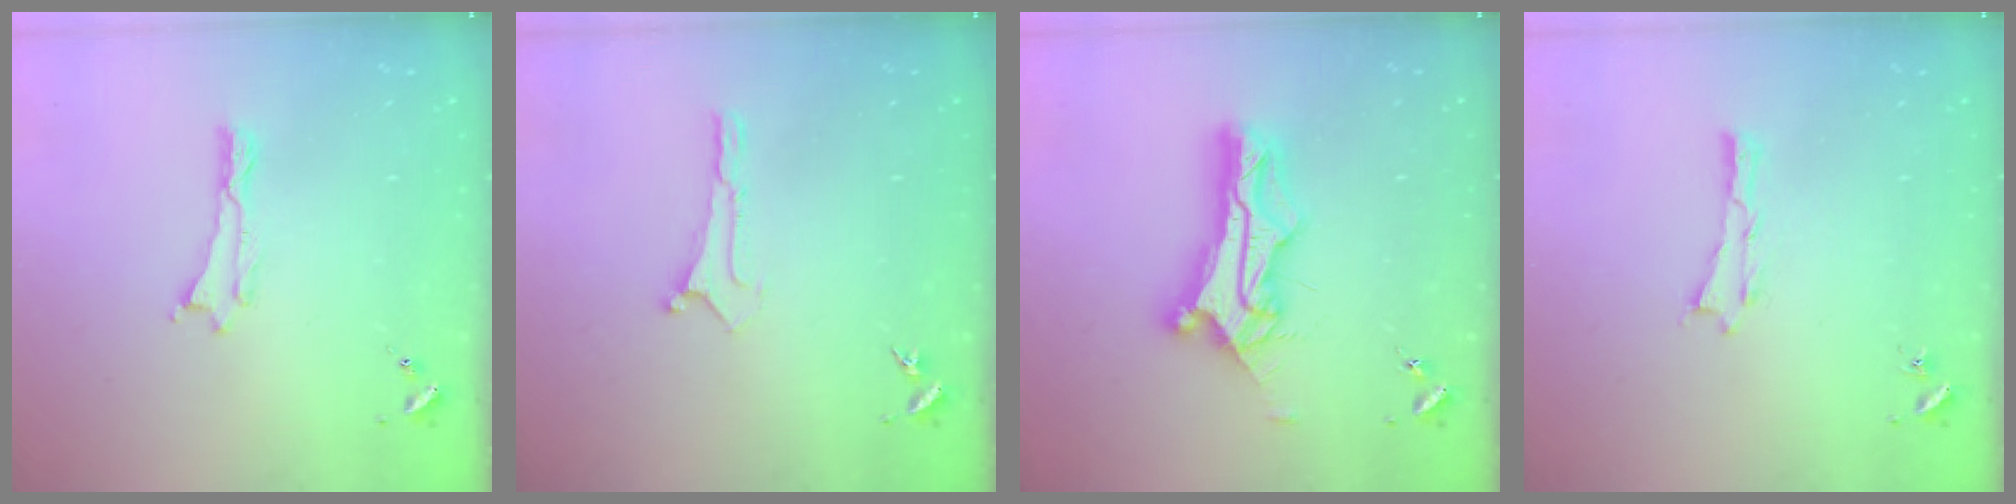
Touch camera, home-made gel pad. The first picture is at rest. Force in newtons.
{"total": 0.0}
{"total": 10.8, "press": 10.7, "slide": 0.9}
{"total": 0.0}